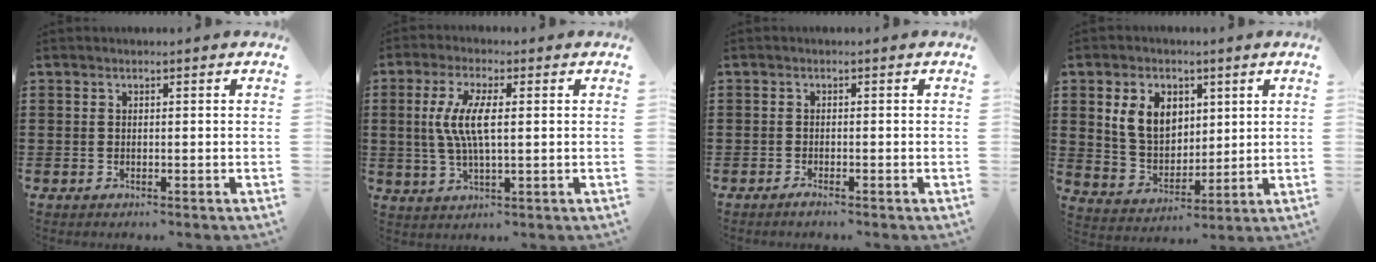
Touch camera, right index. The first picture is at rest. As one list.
[{"total": 6.9, "force": [0.7, 2.0, 6.5], "torque": [-0.146, -0.003, 0.004]}, {"total": 0.9, "force": [-0.8, 0.1, 0.4], "torque": [-0.009, -0.004, -0.015]}, {"total": 7.8, "force": [2.6, 5.7, 4.5], "torque": [-0.109, 0.012, 0.044]}]